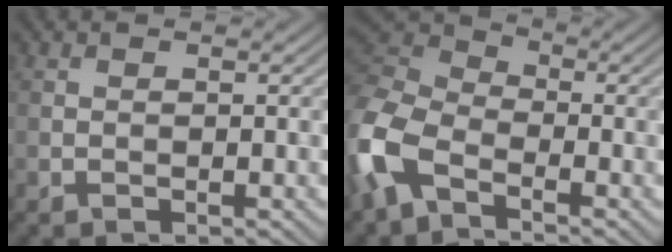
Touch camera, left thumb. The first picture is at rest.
{"total": 9.5, "force": [-4.3, 5.2, 6.6], "torque": [-0.174, -0.006, -0.108]}